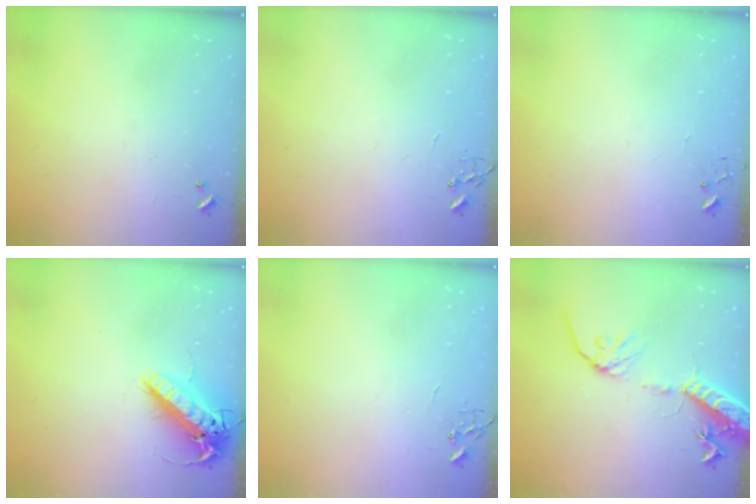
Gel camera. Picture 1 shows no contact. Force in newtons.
{"total": 0.0}
{"total": 3.8, "press": 3.8, "slide": 0.3}
{"total": 16.7, "press": 16.4, "slide": 3.1}
{"total": 0.0}
{"total": 16.6, "press": 16.2, "slide": 3.5}